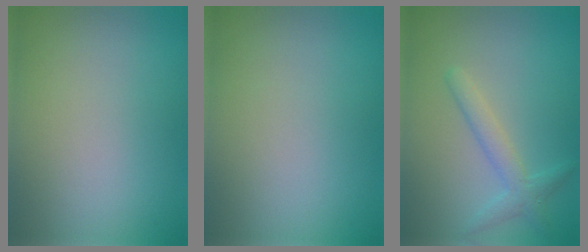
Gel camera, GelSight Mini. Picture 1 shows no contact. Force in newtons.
{"total": 0.0}
{"total": 2.3, "press": 2.3, "slide": 0.1}